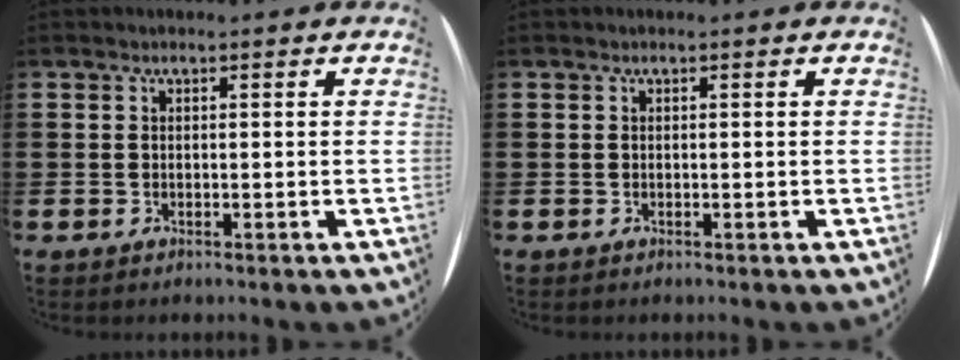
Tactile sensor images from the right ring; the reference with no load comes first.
{"total": 0.0}